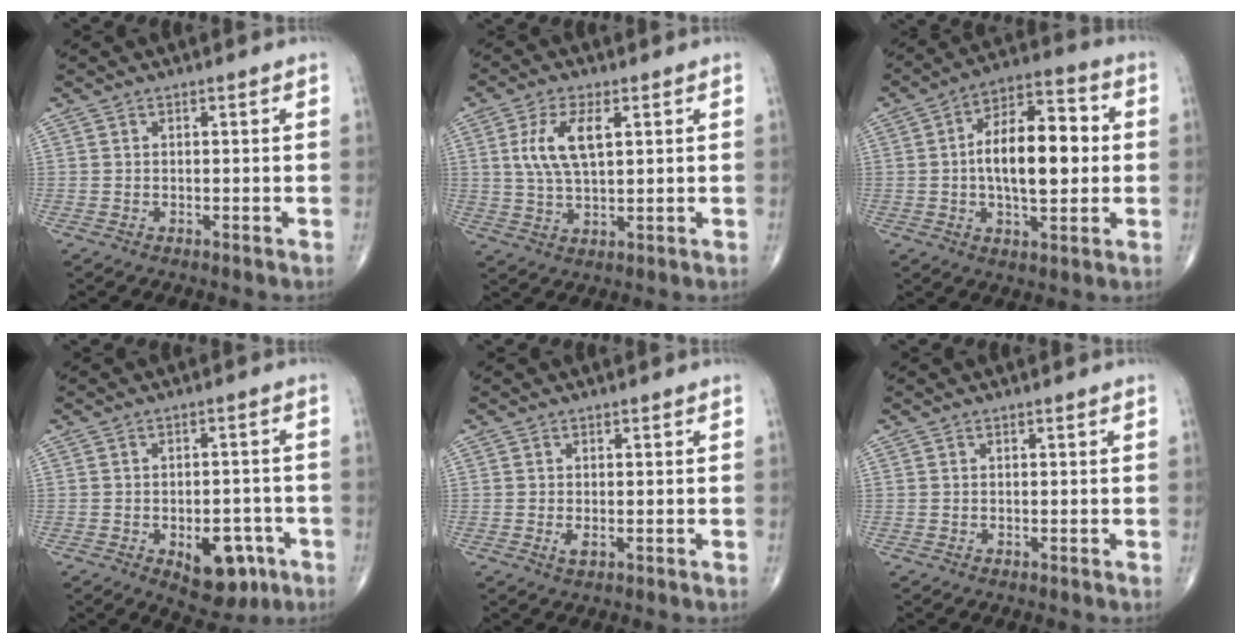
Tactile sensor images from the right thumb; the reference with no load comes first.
{"total": 8.5, "force": [2.4, 3.7, 7.3], "torque": [-0.149, -0.003, 0.049]}
{"total": 15.7, "force": [0.5, 7.3, 13.9], "torque": [-0.206, 0.022, 0.001]}
{"total": 9.9, "force": [-4.1, 5.5, 7.2], "torque": [-0.066, 0.020, -0.046]}
{"total": 1.4, "force": [-0.4, 0.6, 1.2], "torque": [-0.022, -0.004, -0.007]}
{"total": 0.0}